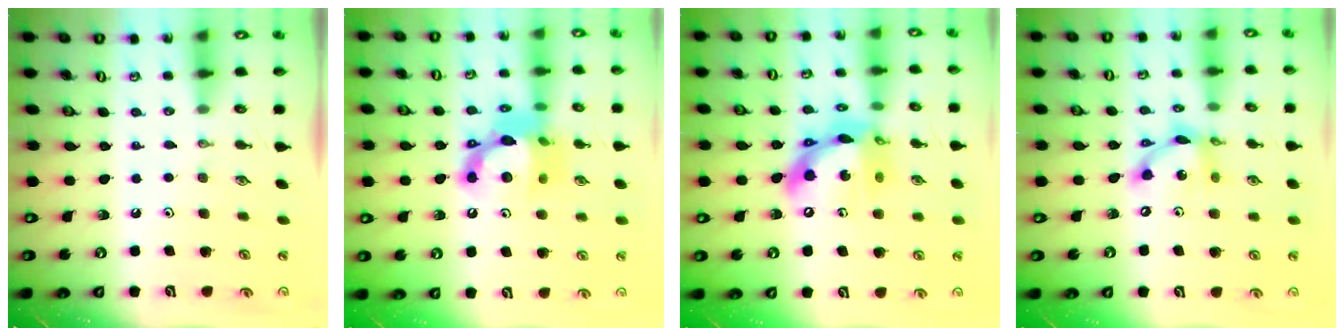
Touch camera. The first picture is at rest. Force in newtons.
{"total": 15.2, "press": 15.1, "slide": 1.6}
{"total": 14.9, "press": 14.8, "slide": 1.6}
{"total": 11.7, "press": 11.7, "slide": 0.6}